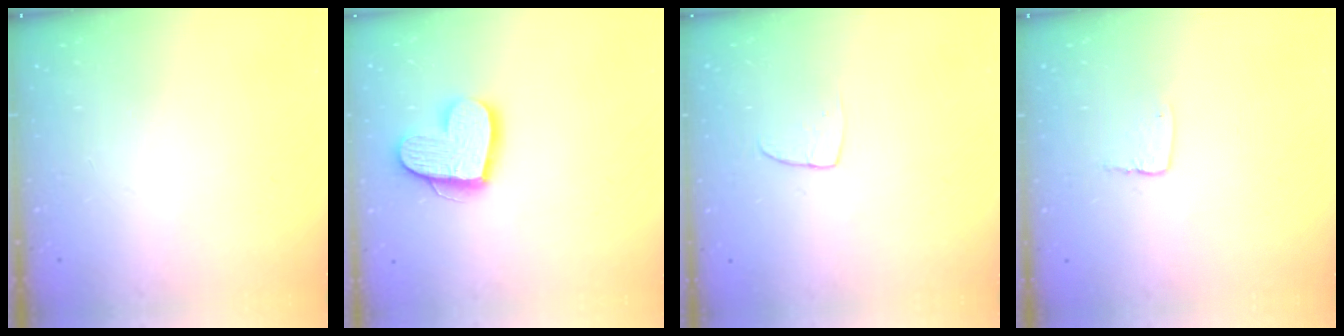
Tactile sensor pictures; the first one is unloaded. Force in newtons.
{"total": 15.0, "press": 15.0, "slide": 1.1}
{"total": 3.3, "press": 3.3, "slide": 0.2}
{"total": 3.8, "press": 3.8, "slide": 0.4}